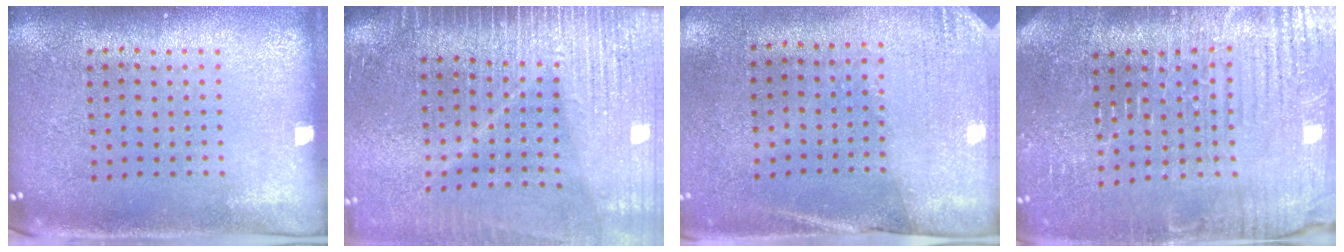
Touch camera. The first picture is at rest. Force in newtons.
{"total": 4.0, "press": 3.5, "slide": 2.0}
{"total": 2.6, "press": 2.3, "slide": 1.3}
{"total": 4.5, "press": 4.3, "slide": 1.2}